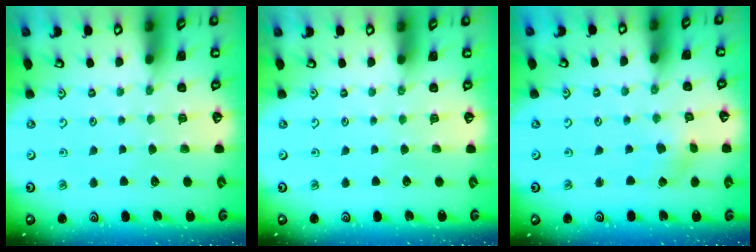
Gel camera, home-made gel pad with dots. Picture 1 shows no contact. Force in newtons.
{"total": 0.0}
{"total": 1.3, "press": 1.3, "slide": 0.1}